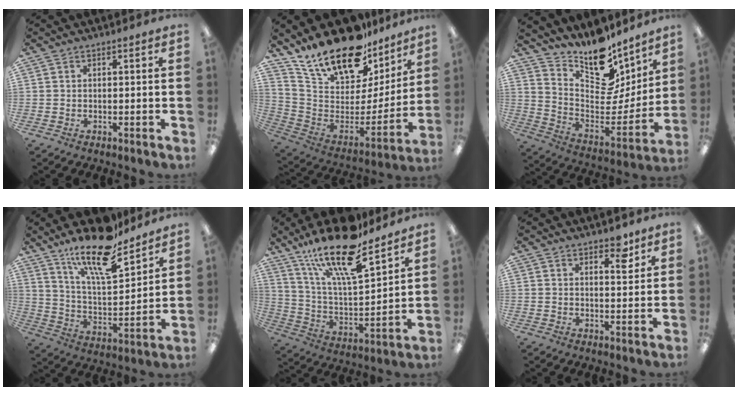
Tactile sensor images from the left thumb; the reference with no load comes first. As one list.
[{"total": 21.3, "force": [17.6, 7.6, 9.2], "torque": [-0.180, -0.130, 0.314]}, {"total": 16.2, "force": [12.9, 7.0, 6.8], "torque": [-0.101, -0.121, 0.226]}, {"total": 18.5, "force": [14.7, 5.0, 10.1], "torque": [-0.177, -0.090, 0.248]}, {"total": 21.9, "force": [16.2, 6.1, 13.4], "torque": [-0.241, -0.098, 0.275]}, {"total": 5.1, "force": [3.8, 2.0, 2.8], "torque": [-0.024, -0.024, 0.061]}]